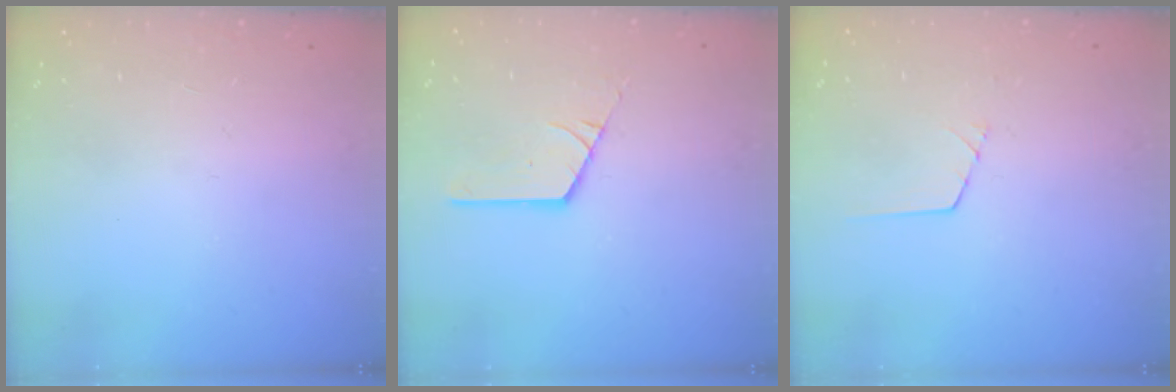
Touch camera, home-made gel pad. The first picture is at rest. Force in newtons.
{"total": 2.5, "press": 2.5, "slide": 0.2}
{"total": 1.6, "press": 1.6, "slide": 0.0}